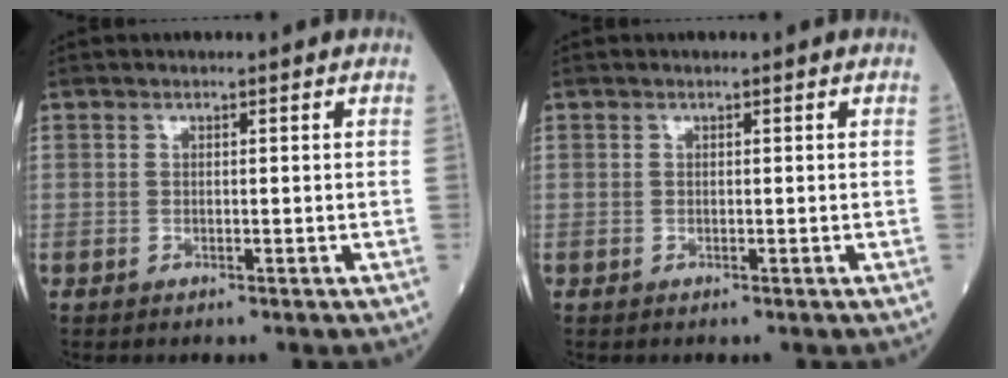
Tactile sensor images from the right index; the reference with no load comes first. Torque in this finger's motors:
{"motor_torque": [0.05, 0.01, 0.04, 0.01]}